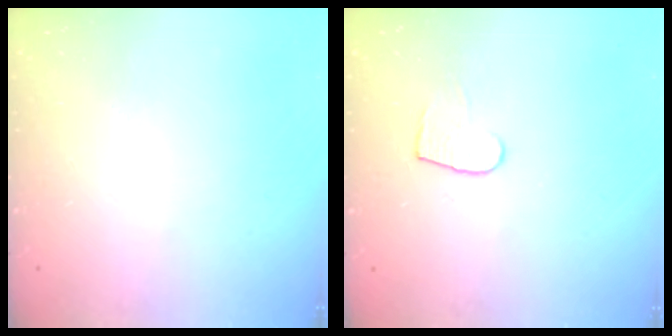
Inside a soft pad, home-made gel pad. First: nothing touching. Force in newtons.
{"total": 6.0, "press": 6.0, "slide": 0.5}